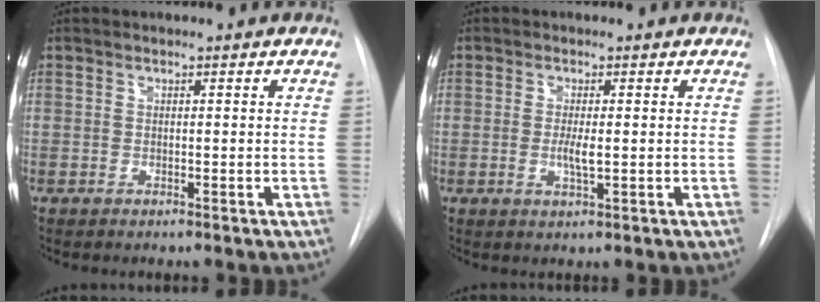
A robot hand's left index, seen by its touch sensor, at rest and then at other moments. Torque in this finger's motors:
{"motor_torque": [0.47, 0.26, 0.05, 0.06]}